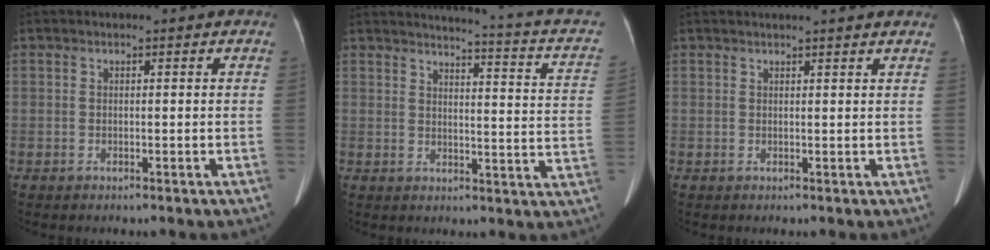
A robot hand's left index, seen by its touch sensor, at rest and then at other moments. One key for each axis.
{"total": 14.1, "fx": 11.6, "fy": 0.7, "fz": 8.0, "tx": -0.111, "ty": -0.054, "tz": 0.106}
{"total": 5.3, "fx": 4.8, "fy": -0.2, "fz": 2.2, "tx": -0.033, "ty": 0.019, "tz": 0.048}